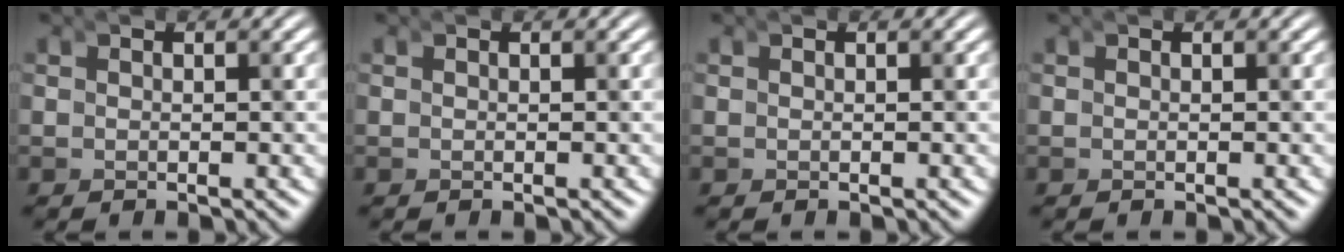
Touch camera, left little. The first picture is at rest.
{"total": 0.0}
{"total": 0.0}
{"total": 0.0}